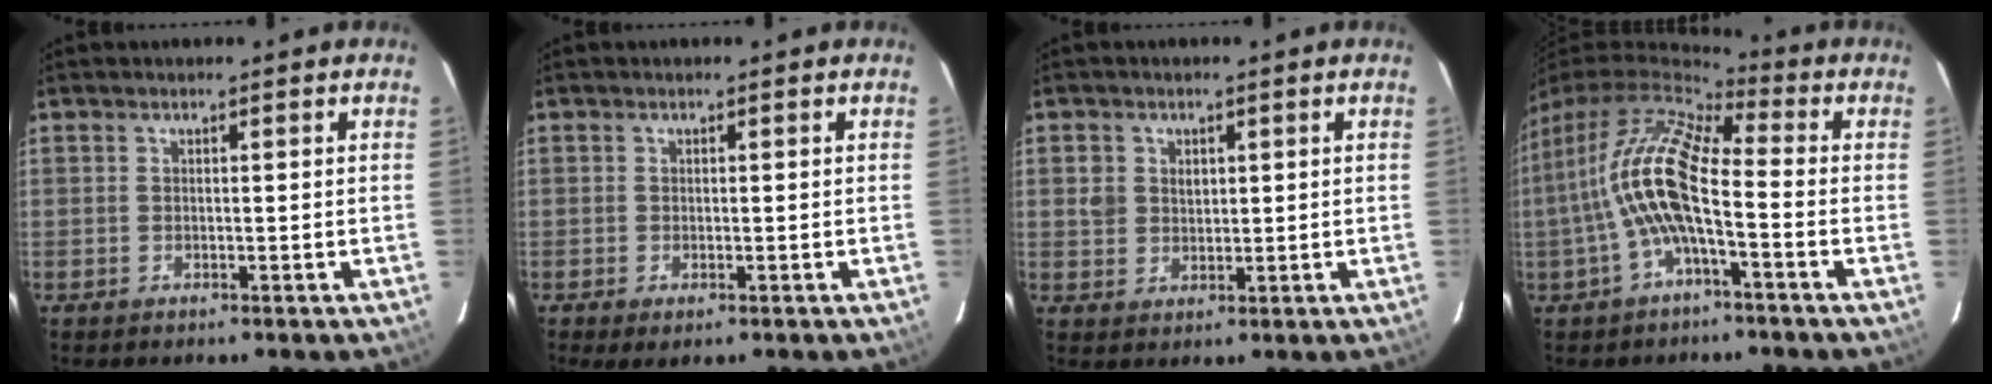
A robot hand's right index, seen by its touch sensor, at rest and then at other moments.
{"total": 2.0, "force": [-0.8, 0.8, 1.7], "torque": [-0.034, -0.009, -0.011]}
{"total": 3.7, "force": [0.9, 3.4, 1.3], "torque": [-0.022, 0.008, 0.017]}
{"total": 12.5, "force": [-2.1, 3.5, 11.8], "torque": [-0.226, 0.006, -0.040]}